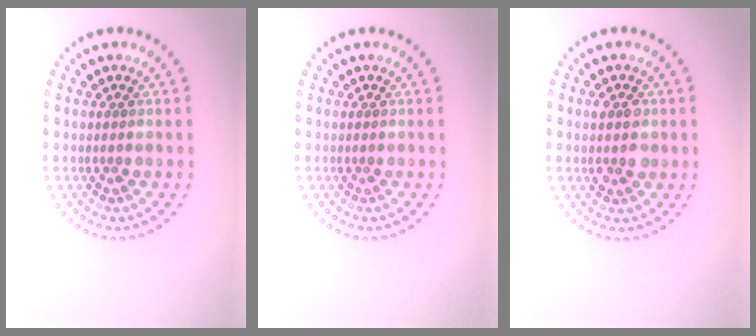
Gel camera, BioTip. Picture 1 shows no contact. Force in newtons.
{"total": 0.0}
{"total": 2.3, "press": 2.2, "slide": 0.4}